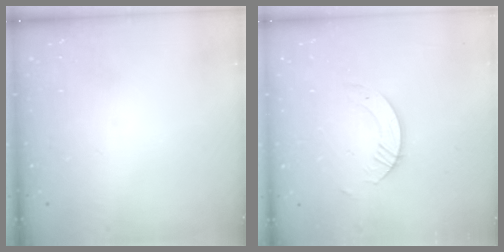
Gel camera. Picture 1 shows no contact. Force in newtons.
{"total": 3.8, "press": 3.7, "slide": 0.4}